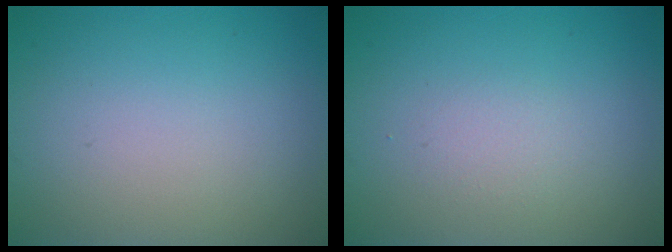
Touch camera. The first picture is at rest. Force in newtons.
{"total": 1.1, "press": 1.1, "slide": 0.0}